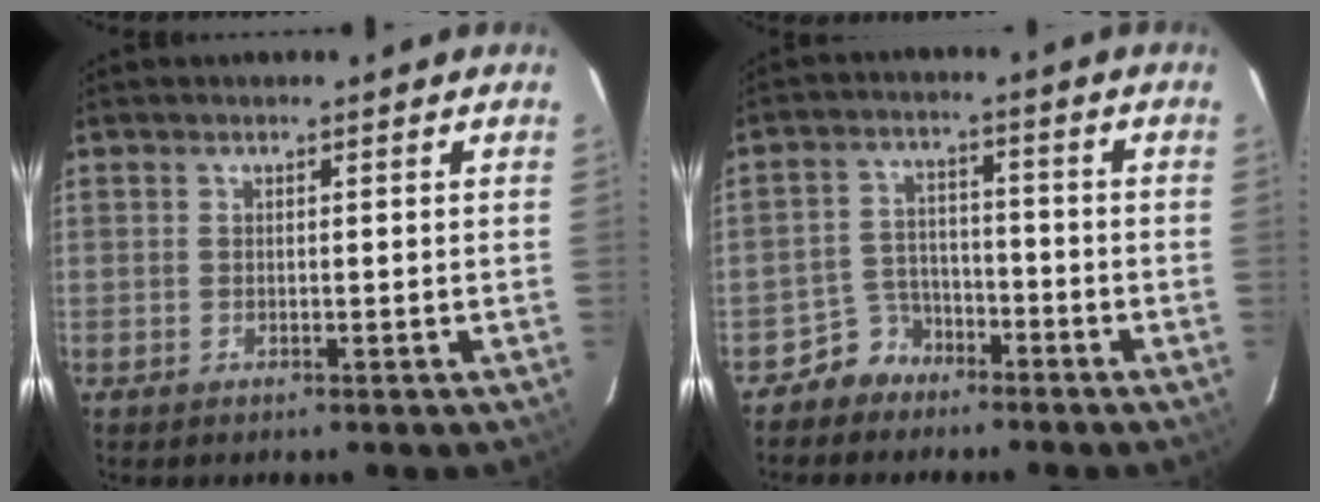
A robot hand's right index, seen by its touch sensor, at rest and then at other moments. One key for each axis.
{"total": 5.4, "fx": -4.1, "fy": 3.6, "fz": -0.2, "tx": -0.005, "ty": 0.026, "tz": -0.073}